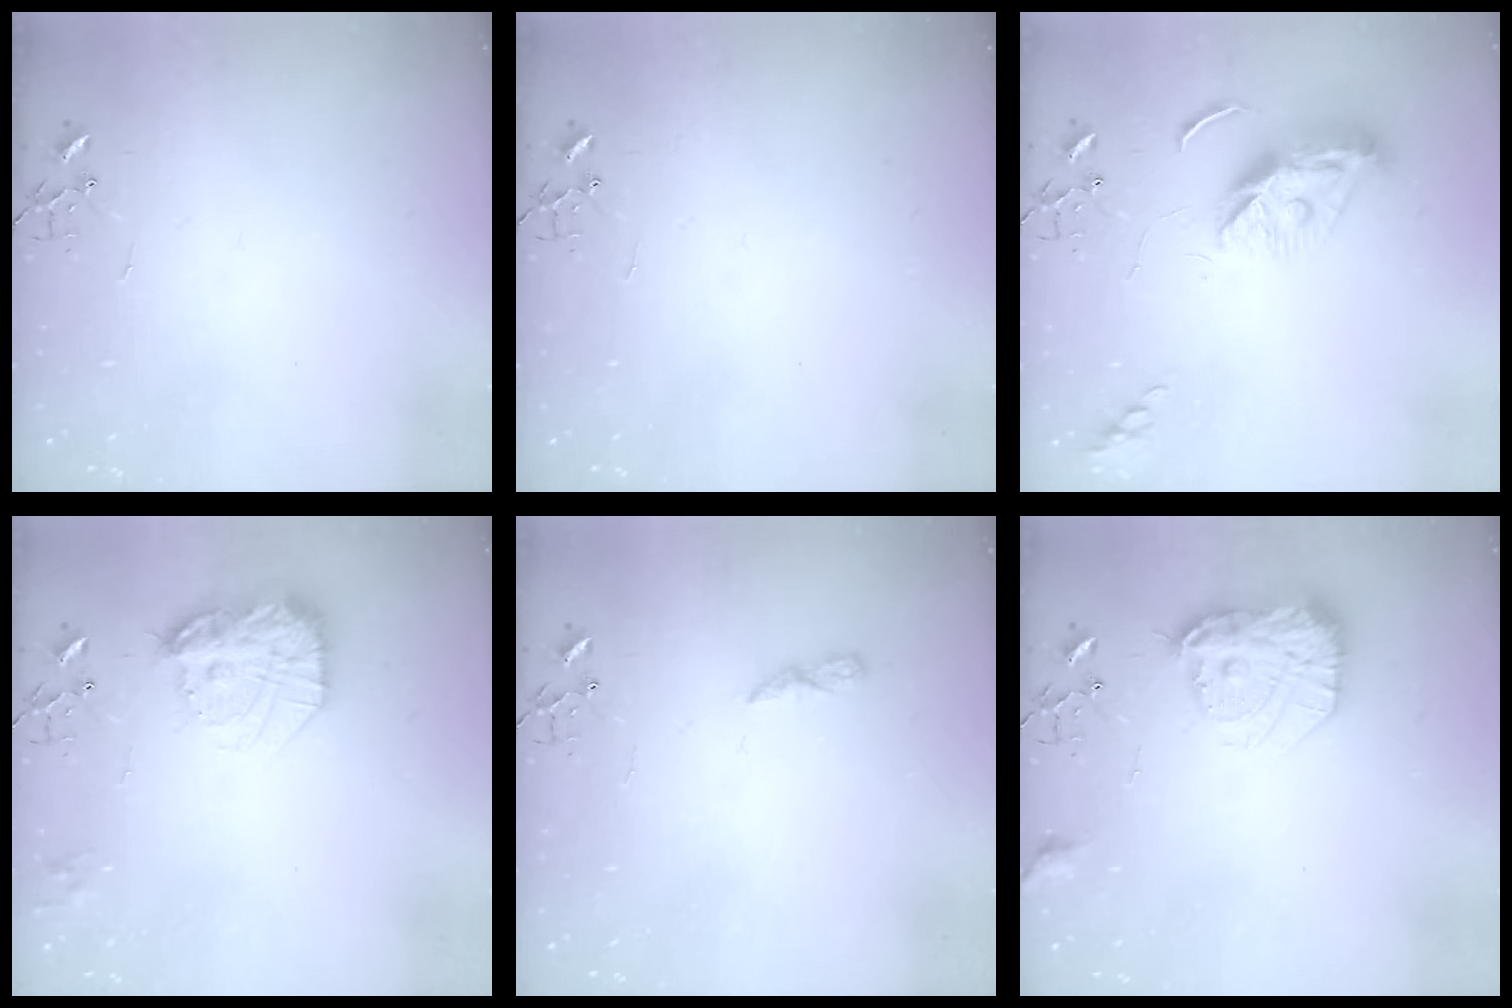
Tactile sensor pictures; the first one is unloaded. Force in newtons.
{"total": 0.0}
{"total": 9.5, "press": 9.5, "slide": 0.5}
{"total": 19.0, "press": 19.0, "slide": 1.7}
{"total": 5.5, "press": 5.4, "slide": 0.4}
{"total": 17.2, "press": 17.2, "slide": 1.1}